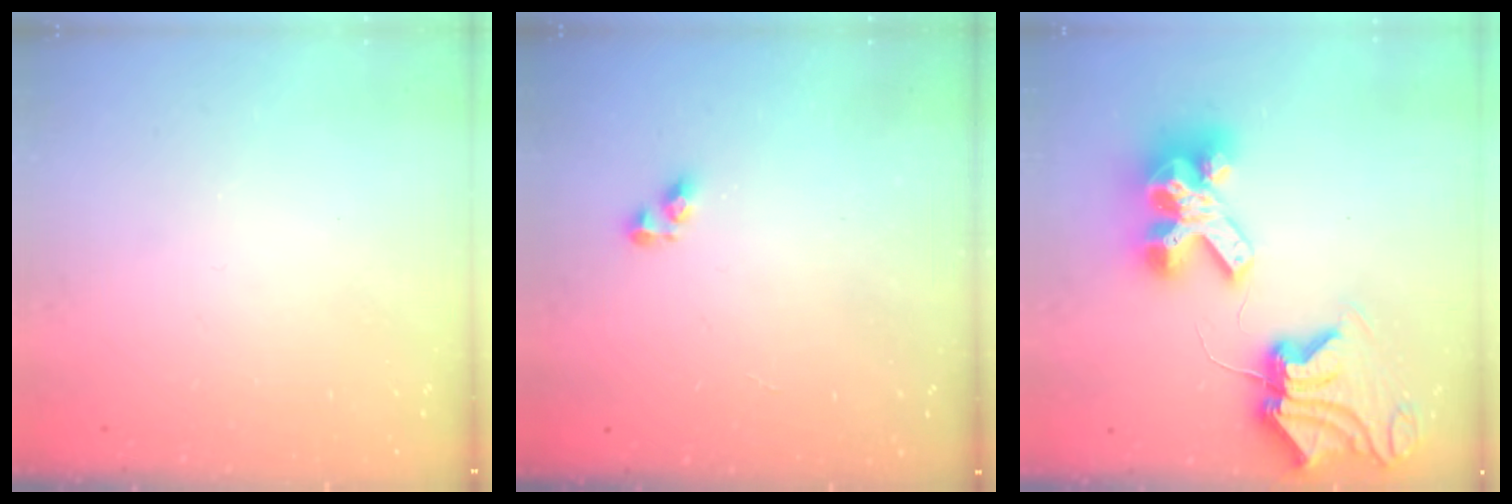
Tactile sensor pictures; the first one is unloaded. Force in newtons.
{"total": 4.1, "press": 4.1, "slide": 0.5}
{"total": 15.4, "press": 15.3, "slide": 2.1}